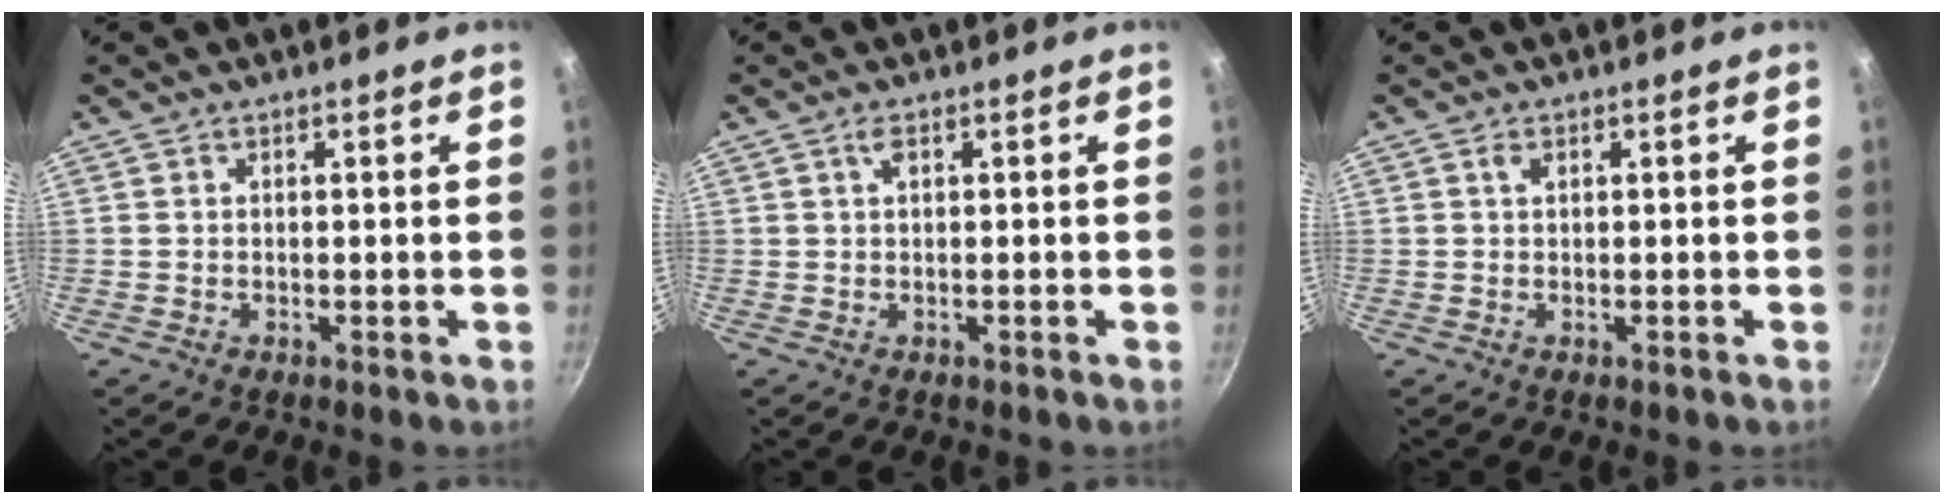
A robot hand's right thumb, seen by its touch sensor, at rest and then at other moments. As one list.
[{"total": 1.1, "force": [0.3, 0.3, 1.0], "torque": [-0.019, 0.003, 0.004]}, {"total": 0.8, "force": [0.3, 0.4, 0.6], "torque": [-0.009, 0.002, 0.004]}]